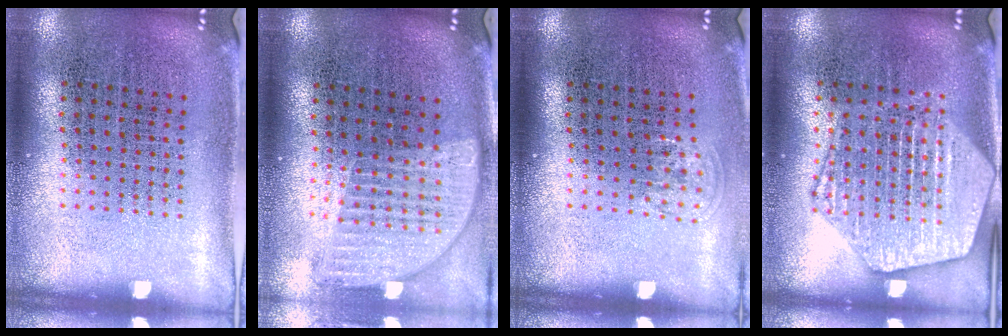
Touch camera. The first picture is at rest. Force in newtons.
{"total": 1.2, "press": 1.2, "slide": 0.5}
{"total": 0.8, "press": 0.6, "slide": 0.5}
{"total": 2.5, "press": 2.5, "slide": 0.2}